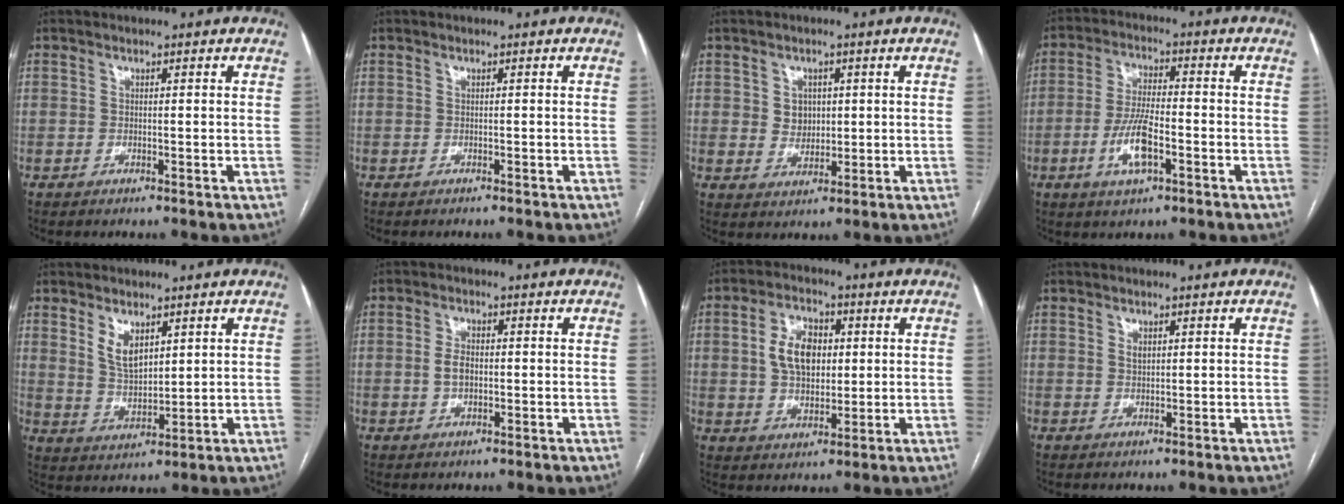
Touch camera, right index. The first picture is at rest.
{"total": 0.7, "force": [-0.6, 0.0, 0.3], "torque": [-0.003, -0.002, -0.008]}
{"total": 3.6, "force": [0.9, 3.1, 1.7], "torque": [-0.024, 0.004, 0.019]}
{"total": 10.0, "force": [-3.6, 2.5, 9.0], "torque": [-0.186, -0.004, -0.065]}
{"total": 5.4, "force": [2.9, 2.6, 3.8], "torque": [-0.076, -0.006, 0.063]}
{"total": 2.9, "force": [-0.1, 1.7, 2.3], "torque": [-0.049, 0.003, -0.002]}
{"total": 8.7, "force": [1.6, 5.5, 6.6], "torque": [-0.129, 0.016, 0.035]}
{"total": 1.4, "force": [0.6, 0.8, 0.9], "torque": [-0.017, -0.001, 0.014]}